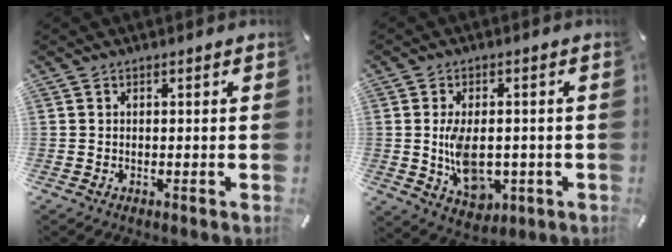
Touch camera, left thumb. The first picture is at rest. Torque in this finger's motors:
{"motor_torque": [1.31, 2.18, 1.24, -0.13, 0.14]}